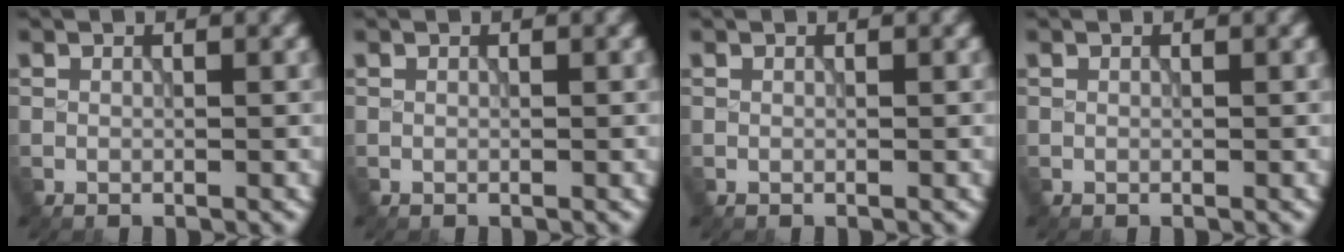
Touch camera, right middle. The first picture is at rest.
{"total": 0.0}
{"total": 0.0}
{"total": 0.0}